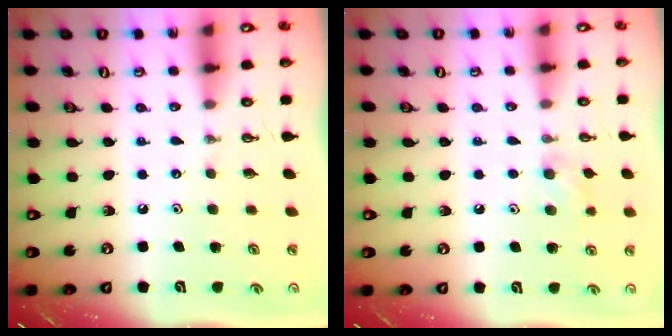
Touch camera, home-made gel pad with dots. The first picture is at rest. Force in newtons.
{"total": 6.4, "press": 6.3, "slide": 1.3}